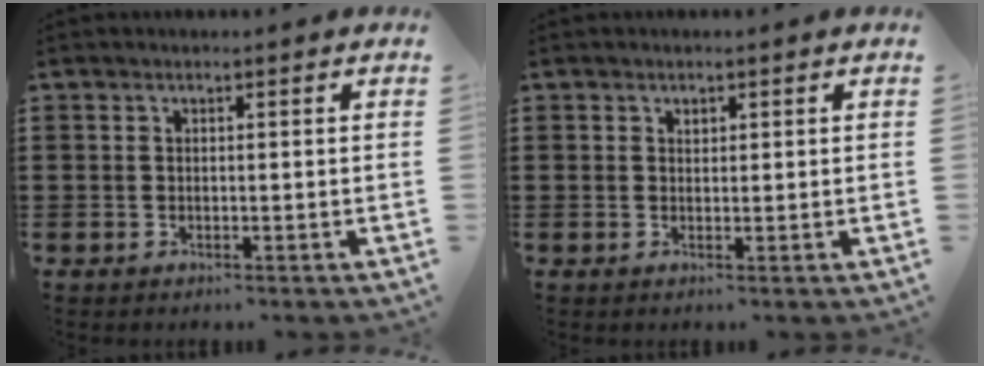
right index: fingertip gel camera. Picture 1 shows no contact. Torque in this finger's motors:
{"motor_torque": [0.55, 0.64, 0.11, 0.02]}